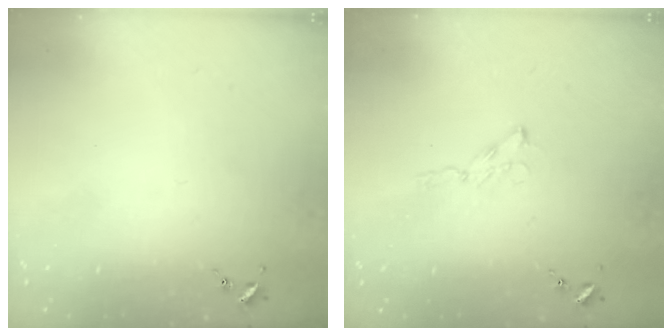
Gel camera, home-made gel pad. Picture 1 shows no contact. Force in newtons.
{"total": 3.9, "press": 3.8, "slide": 0.5}